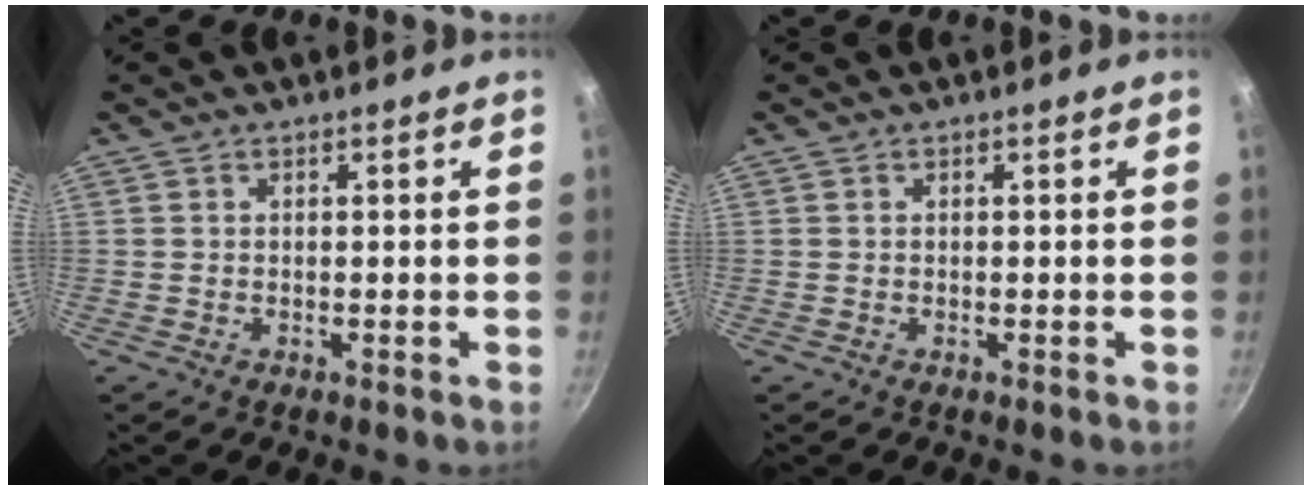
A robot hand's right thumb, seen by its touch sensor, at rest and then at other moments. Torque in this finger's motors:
{"motor_torque": [-0.23, 0.22, -0.01, 0.01, 0.09]}